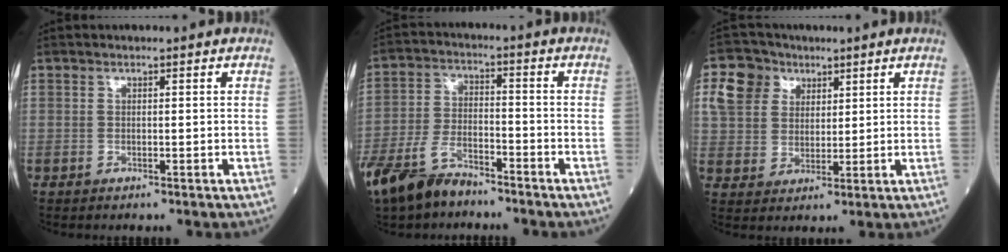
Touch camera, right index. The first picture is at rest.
{"total": 10.3, "force": [-8.1, 3.9, 5.0], "torque": [-0.103, -0.022, -0.157]}
{"total": 7.8, "force": [3.7, 6.3, 2.7], "torque": [-0.070, 0.031, 0.076]}